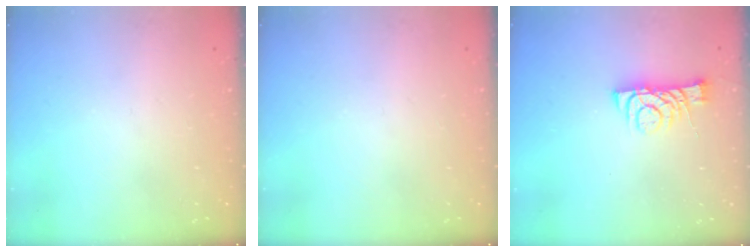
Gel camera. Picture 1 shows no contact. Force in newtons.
{"total": 0.0}
{"total": 7.7, "press": 7.6, "slide": 0.7}